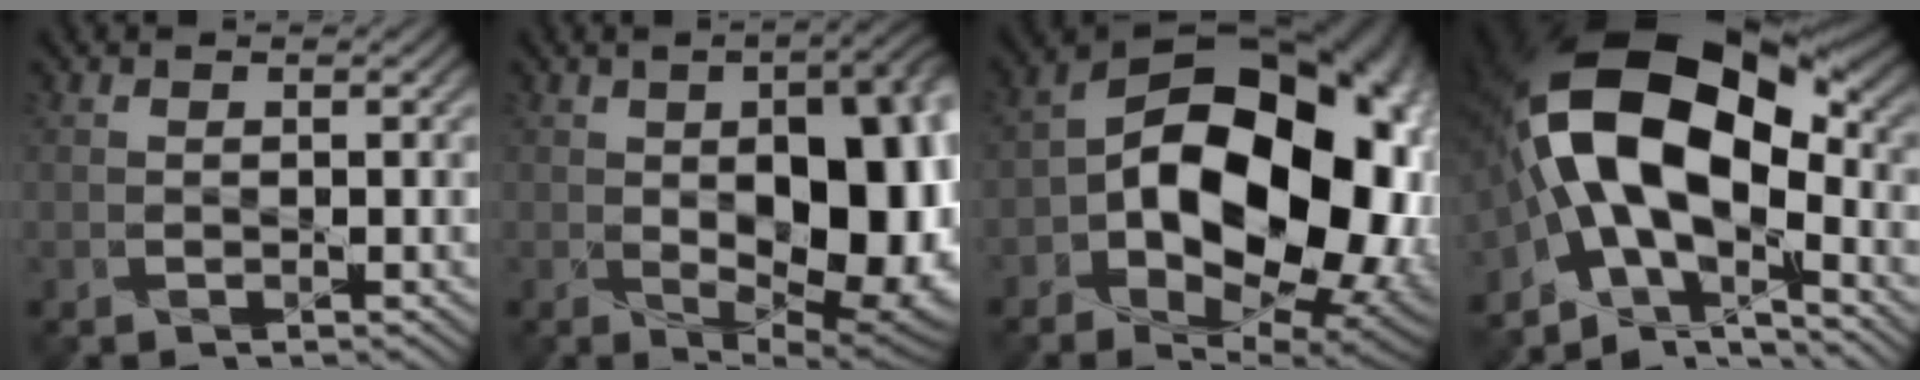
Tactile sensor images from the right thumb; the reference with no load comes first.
{"total": 18.4, "force": [-1.2, 10.0, 15.4], "torque": [-0.166, -0.014, 0.017]}
{"total": 21.9, "force": [-2.6, 13.8, 16.7], "torque": [-0.255, -0.023, -0.024]}
{"total": 17.1, "force": [-2.6, 9.2, 14.2], "torque": [-0.243, 0.017, -0.052]}